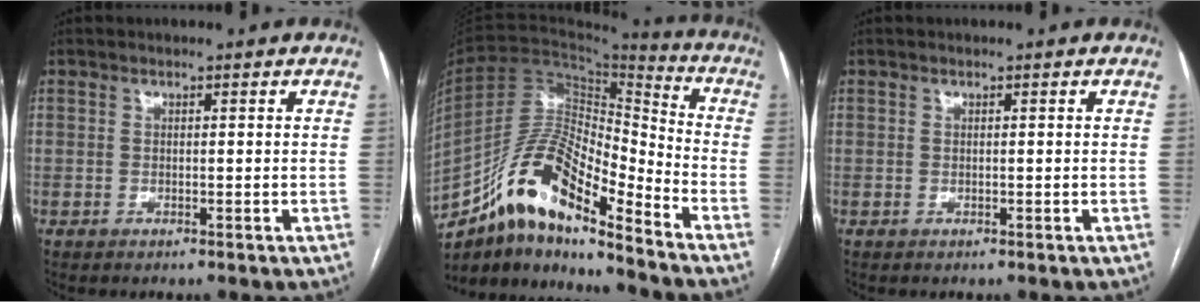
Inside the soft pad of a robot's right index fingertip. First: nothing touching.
{"total": 15.9, "force": [-11.0, 3.7, 10.9], "torque": [-0.201, 0.032, -0.191]}
{"total": 0.0}